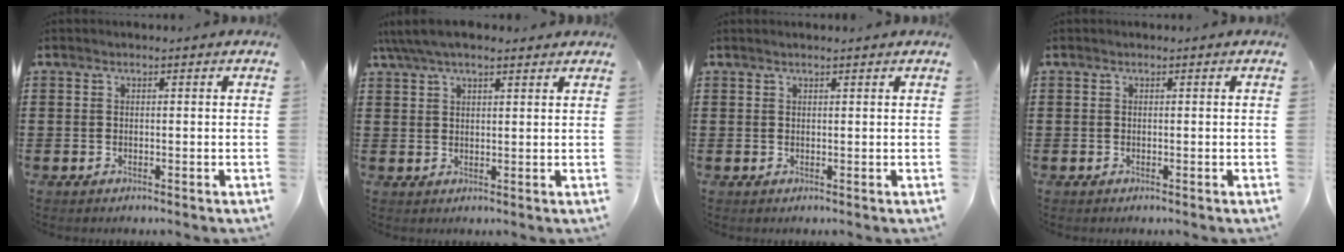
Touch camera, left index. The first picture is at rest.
{"total": 5.0, "force": [3.8, 1.3, 2.9], "torque": [-0.065, 0.002, 0.070]}
{"total": 0.8, "force": [0.6, -0.1, 0.5], "torque": [-0.009, -0.001, 0.011]}
{"total": 0.0}